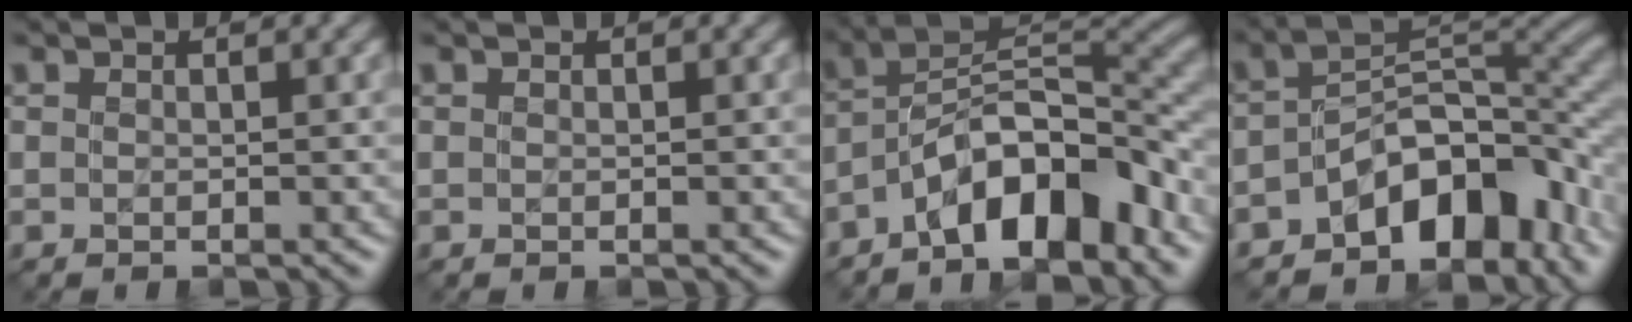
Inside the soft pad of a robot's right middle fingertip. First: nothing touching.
{"total": 0.0}
{"total": 9.2, "force": [-5.5, 3.0, 6.6], "torque": [-0.092, 0.021, -0.105]}
{"total": 9.6, "force": [-5.3, 4.7, 6.5], "torque": [-0.069, 0.014, -0.101]}